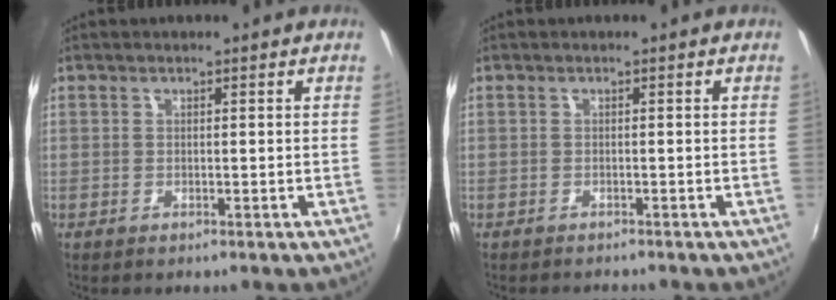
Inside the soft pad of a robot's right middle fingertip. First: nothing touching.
{"total": 1.7, "force": [-1.7, 0.3, 0.3], "torque": [-0.012, -0.011, -0.027]}